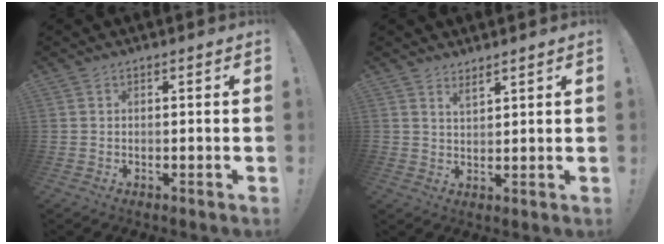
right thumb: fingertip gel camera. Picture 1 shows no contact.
{"total": 2.8, "force": [2.5, 0.6, 1.0], "torque": [-0.007, -0.019, 0.044]}